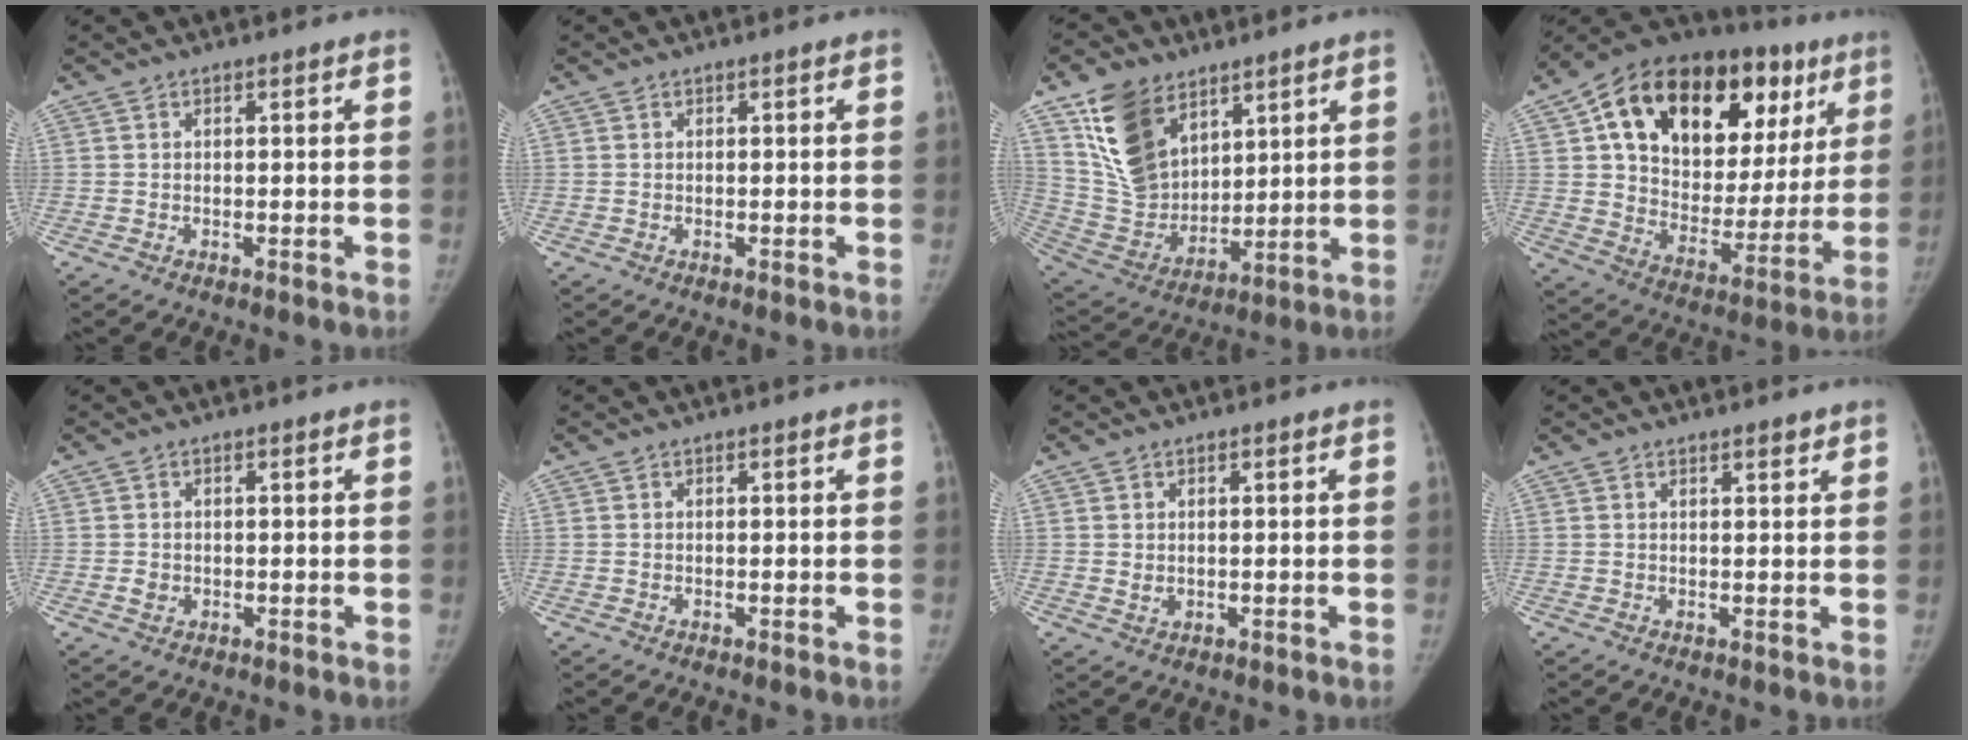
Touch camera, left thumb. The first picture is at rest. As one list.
[{"total": 0.0}, {"total": 16.1, "force": [8.8, 10.3, 8.6], "torque": [-0.124, -0.042, 0.186]}, {"total": 32.1, "force": [13.8, 18.9, 21.9], "torque": [-0.290, 0.030, 0.224]}, {"total": 2.0, "force": [-0.5, 1.7, 0.9], "torque": [-0.007, 0.003, -0.006]}, {"total": 0.0}, {"total": 1.7, "force": [0.0, 1.4, 0.9], "torque": [-0.008, -0.001, 0.005]}, {"total": 0.9, "force": [0.8, 0.3, 0.3], "torque": [-0.001, -0.007, 0.010]}]